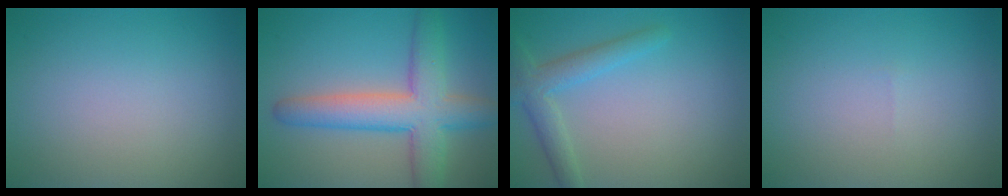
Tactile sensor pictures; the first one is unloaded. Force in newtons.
{"total": 7.4, "press": 7.4, "slide": 0.2}
{"total": 2.9, "press": 2.9, "slide": 0.2}
{"total": 0.0}